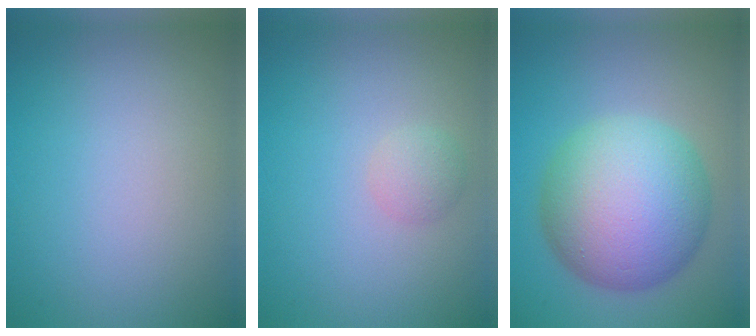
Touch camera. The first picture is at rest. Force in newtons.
{"total": 1.4, "press": 1.4, "slide": 0.1}
{"total": 11.4, "press": 11.4, "slide": 0.3}